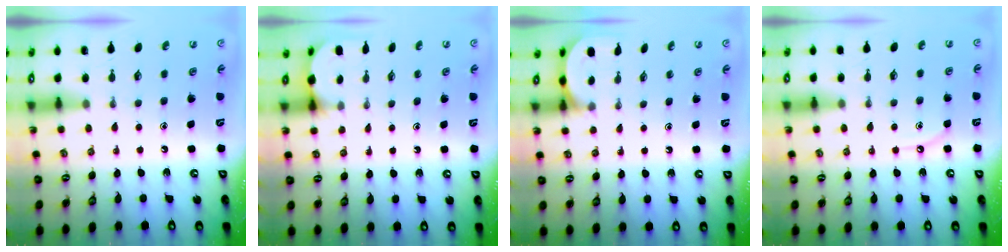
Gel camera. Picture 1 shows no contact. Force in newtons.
{"total": 1.3, "press": 1.3, "slide": 0.1}
{"total": 2.5, "press": 2.5, "slide": 0.3}
{"total": 4.2, "press": 4.2, "slide": 0.5}